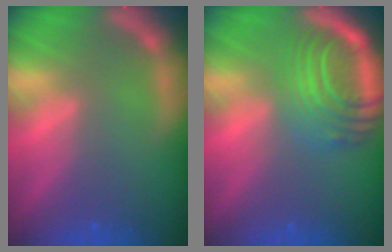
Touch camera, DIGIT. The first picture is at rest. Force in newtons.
{"total": 9.0}